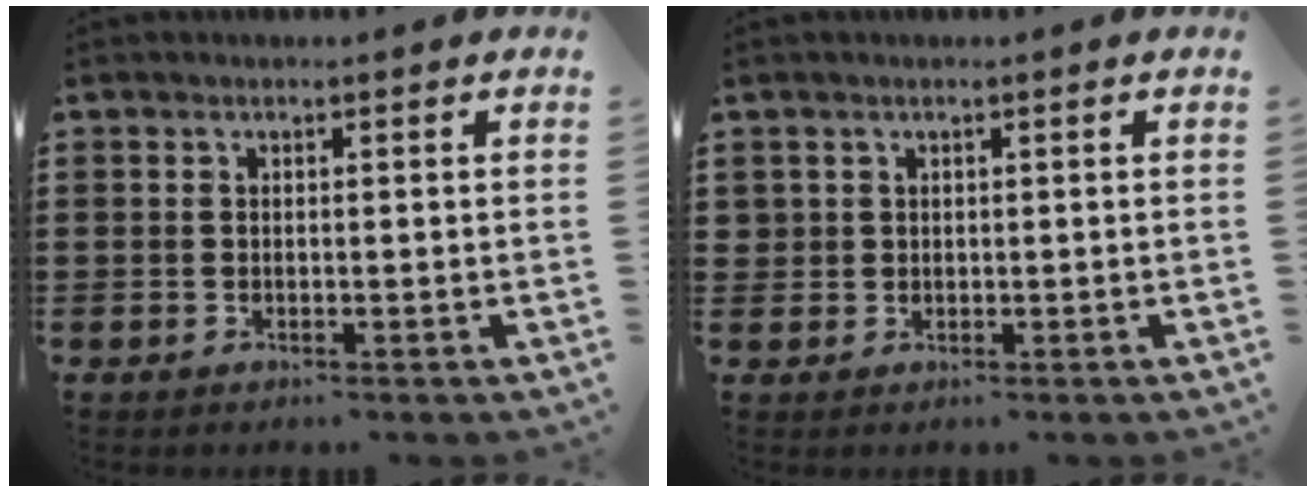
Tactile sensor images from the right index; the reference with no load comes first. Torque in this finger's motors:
{"motor_torque": [0.14, 0.02, 0.00, 0.00]}